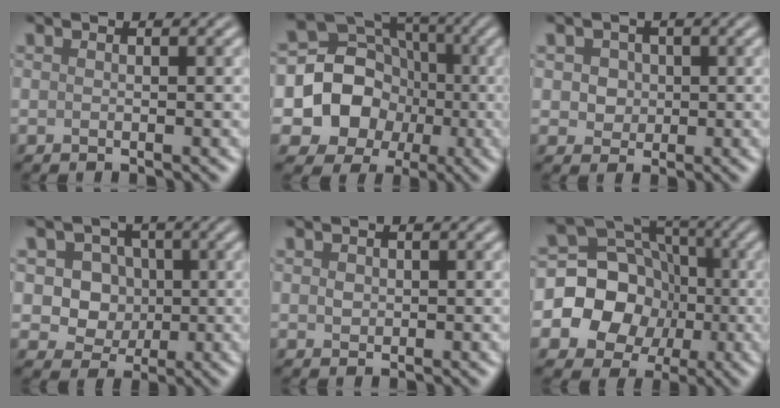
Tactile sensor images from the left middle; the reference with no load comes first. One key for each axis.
{"total": 11.5, "fx": -1.1, "fy": 10.5, "fz": 4.5, "tx": -0.087, "ty": 0.032, "tz": -0.041}
{"total": 3.5, "fx": 1.2, "fy": 2.9, "fz": 1.5, "tx": -0.013, "ty": 0.021, "tz": 0.005}
{"total": 7.1, "fx": 1.8, "fy": 6.3, "fz": 2.9, "tx": -0.044, "ty": 0.030, "tz": 0.017}
{"total": 0.7, "fx": 0.2, "fy": 0.6, "fz": 0.2, "tx": -0.004, "ty": 0.001, "tz": 0.001}
{"total": 10.6, "fx": -1.2, "fy": 9.4, "fz": 4.7, "tx": -0.072, "ty": 0.010, "tz": -0.051}